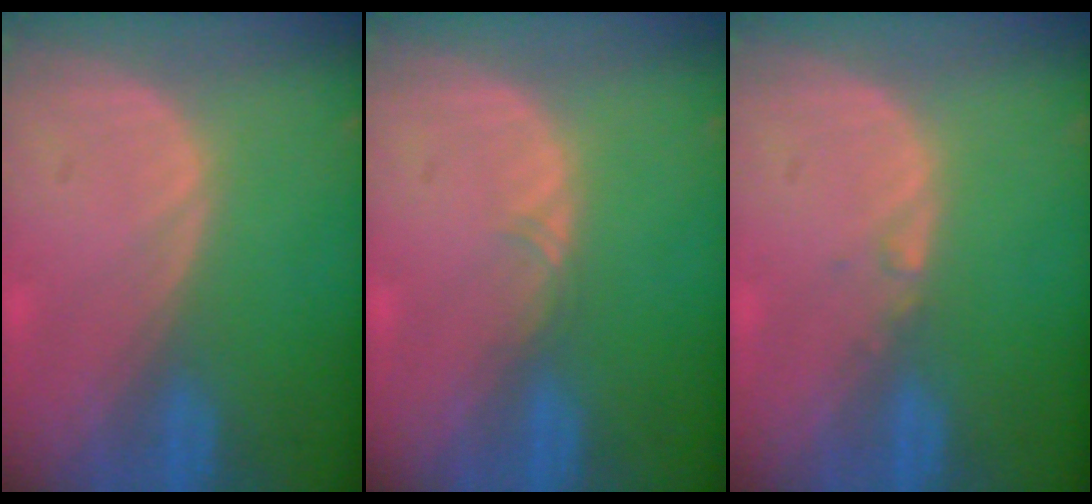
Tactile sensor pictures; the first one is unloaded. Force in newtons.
{"total": 0.9, "press": 0.8, "slide": 0.2}
{"total": 0.6, "press": 0.6, "slide": 0.2}